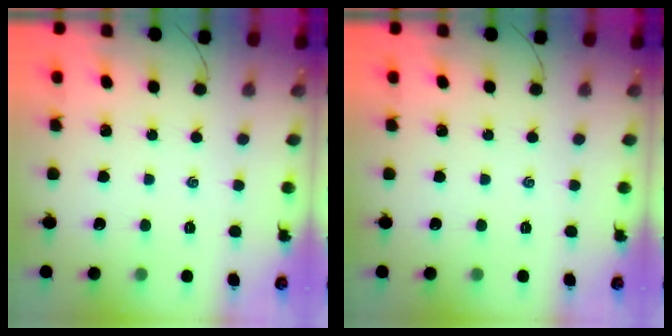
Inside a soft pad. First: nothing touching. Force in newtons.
{"total": 0.0}